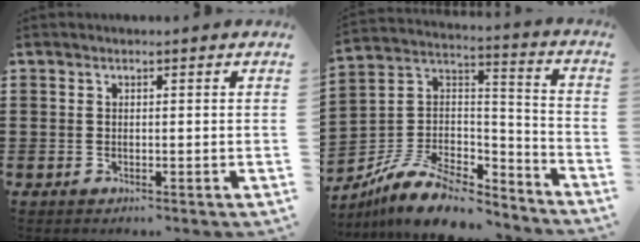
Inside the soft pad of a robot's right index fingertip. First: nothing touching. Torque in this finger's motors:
{"motor_torque": [-1.01, 1.07, -0.63, -0.21]}